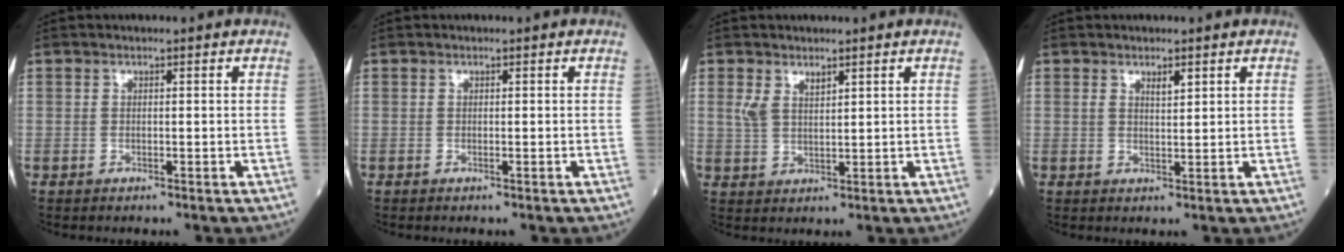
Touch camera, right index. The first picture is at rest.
{"total": 0.0}
{"total": 3.4, "force": [2.0, 1.5, 2.4], "torque": [-0.055, 0.005, 0.047]}
{"total": 1.9, "force": [1.2, 0.5, 1.4], "torque": [-0.025, -0.002, 0.022]}